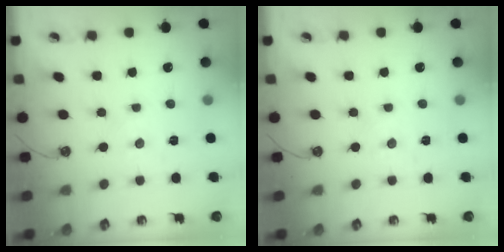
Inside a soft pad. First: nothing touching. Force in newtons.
{"total": 0.6, "press": 0.6, "slide": 0.2}